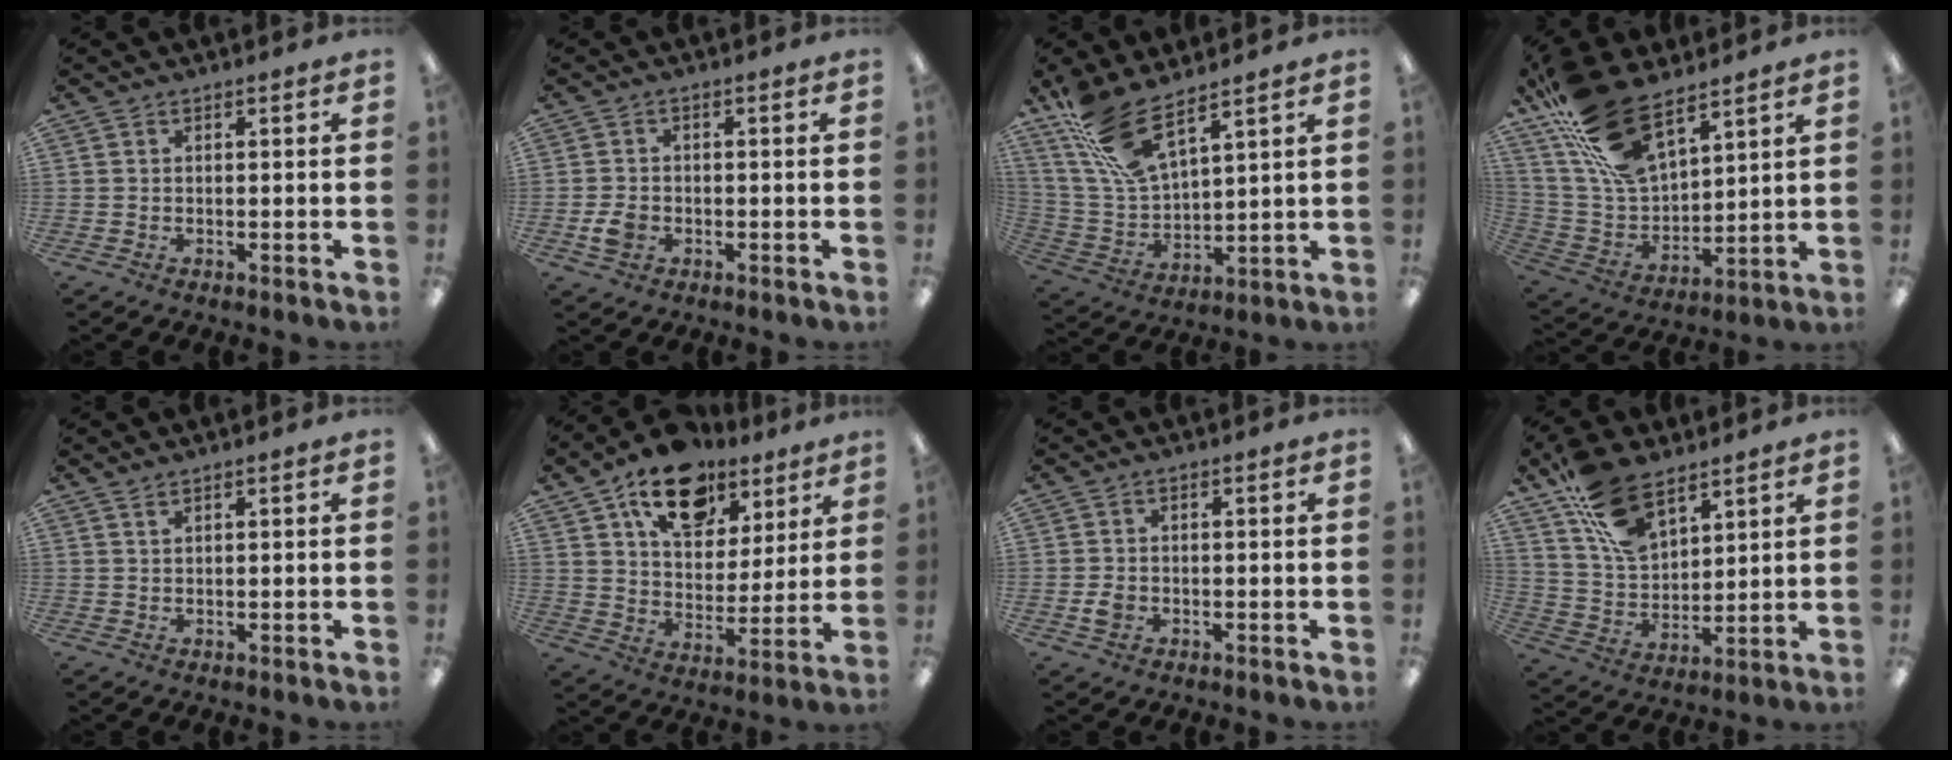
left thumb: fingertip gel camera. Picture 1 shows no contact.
{"total": 3.6, "force": [-1.2, 2.7, 2.1], "torque": [-0.040, 0.004, -0.021]}
{"total": 14.3, "force": [10.2, 4.5, 8.9], "torque": [-0.202, -0.043, 0.187]}
{"total": 21.0, "force": [14.0, 9.8, 12.4], "torque": [-0.272, -0.071, 0.257]}
{"total": 1.1, "force": [0.9, 0.2, 0.5], "torque": [-0.012, 0.000, 0.017]}
{"total": 17.2, "force": [11.2, 10.1, 8.3], "torque": [-0.127, -0.058, 0.199]}
{"total": 2.2, "force": [-0.6, 1.7, 1.3], "torque": [-0.022, 0.003, -0.010]}
{"total": 15.5, "force": [10.0, 8.0, 8.7], "torque": [-0.171, -0.036, 0.191]}